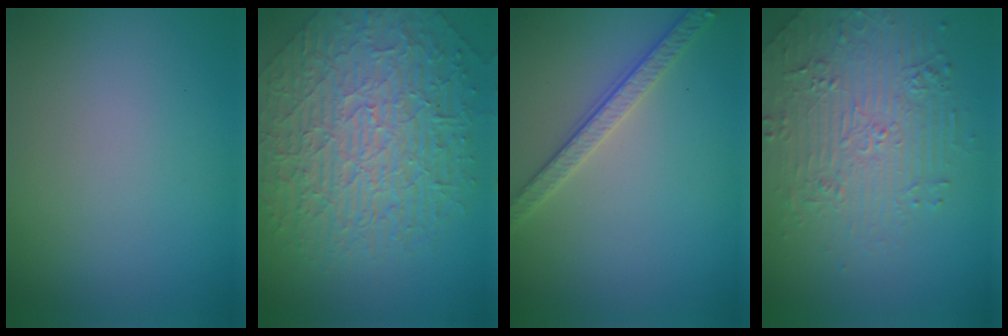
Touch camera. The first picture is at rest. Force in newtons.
{"total": 9.1, "press": 6.8, "slide": 6.0}
{"total": 2.8, "press": 2.7, "slide": 0.8}
{"total": 4.6, "press": 4.0, "slide": 2.3}